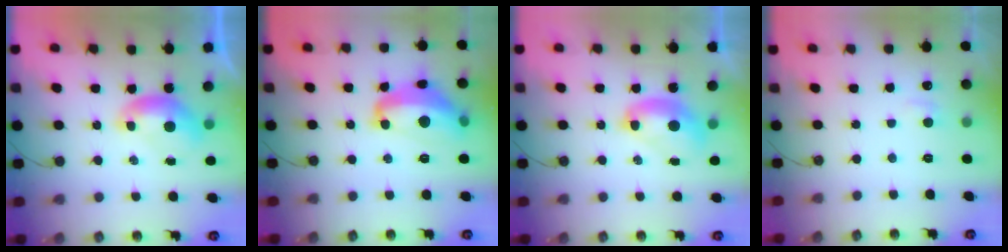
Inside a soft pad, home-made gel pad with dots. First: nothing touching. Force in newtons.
{"total": 10.4, "press": 10.3, "slide": 0.8}
{"total": 2.7, "press": 2.7, "slide": 0.1}
{"total": 1.2, "press": 1.0, "slide": 0.7}